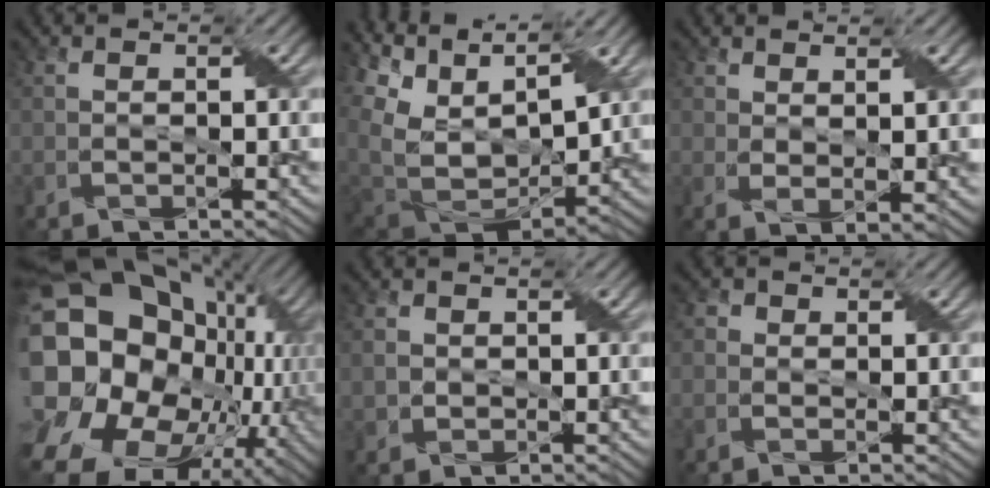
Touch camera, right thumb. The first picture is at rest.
{"total": 13.0, "force": [6.2, 7.7, 8.4], "torque": [-0.214, 0.020, 0.137]}
{"total": 3.1, "force": [1.7, 0.6, 2.5], "torque": [-0.053, -0.005, 0.034]}
{"total": 24.7, "force": [-2.9, 19.8, 14.4], "torque": [-0.289, -0.036, -0.084]}
{"total": 2.0, "force": [-0.1, 1.9, 0.6], "torque": [-0.018, -0.003, -0.001]}
{"total": 1.6, "force": [0.1, 1.5, 0.4], "torque": [-0.004, 0.004, -0.009]}